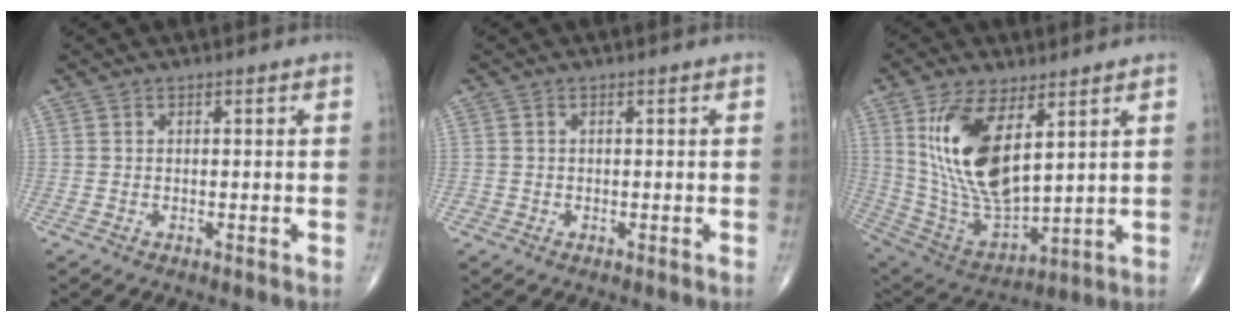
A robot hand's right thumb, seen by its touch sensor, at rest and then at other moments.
{"total": 0.5, "force": [-0.1, 0.5, 0.0], "torque": [0.005, 0.004, -0.004]}
{"total": 17.9, "force": [6.3, 8.0, 14.8], "torque": [-0.276, -0.028, 0.138]}